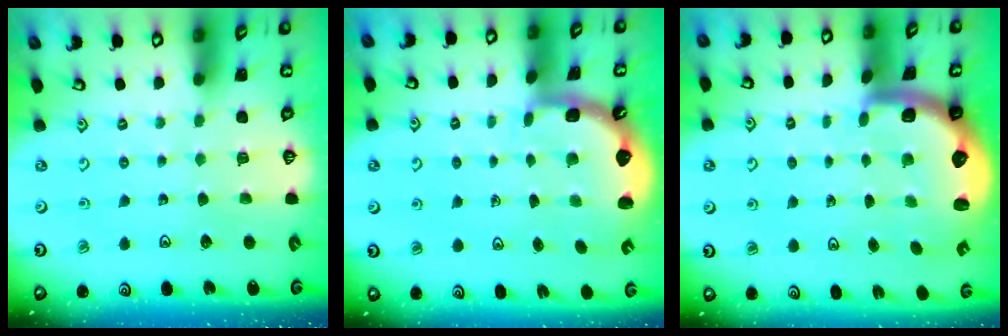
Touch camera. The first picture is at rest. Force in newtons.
{"total": 2.5, "press": 1.7, "slide": 1.8}
{"total": 2.8, "press": 2.5, "slide": 1.4}